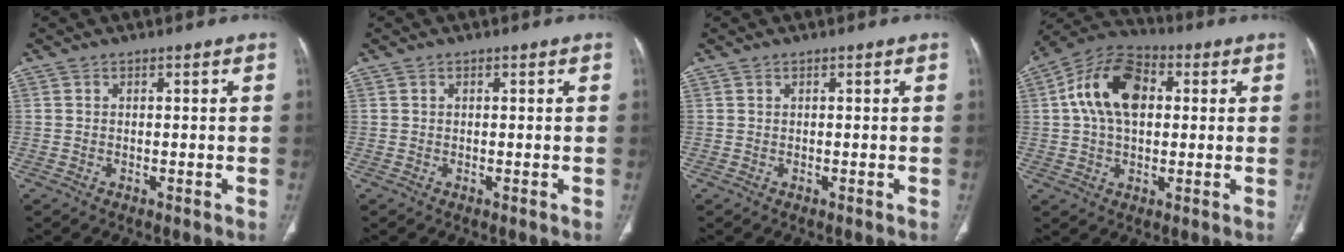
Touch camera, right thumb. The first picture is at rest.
{"total": 0.0}
{"total": 0.0}
{"total": 14.1, "force": [2.6, 9.0, 10.5], "torque": [-0.180, 0.023, 0.035]}